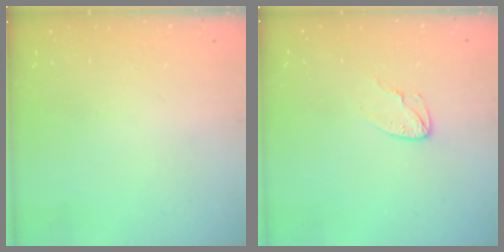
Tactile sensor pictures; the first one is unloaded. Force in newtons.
{"total": 4.1, "press": 4.1, "slide": 0.3}